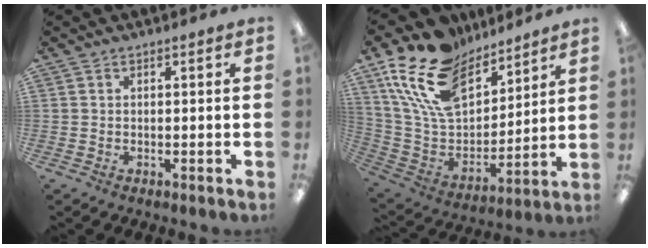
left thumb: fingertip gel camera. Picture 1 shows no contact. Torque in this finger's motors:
{"motor_torque": [2.03, 2.03, 1.29, -1.48, 0.45]}